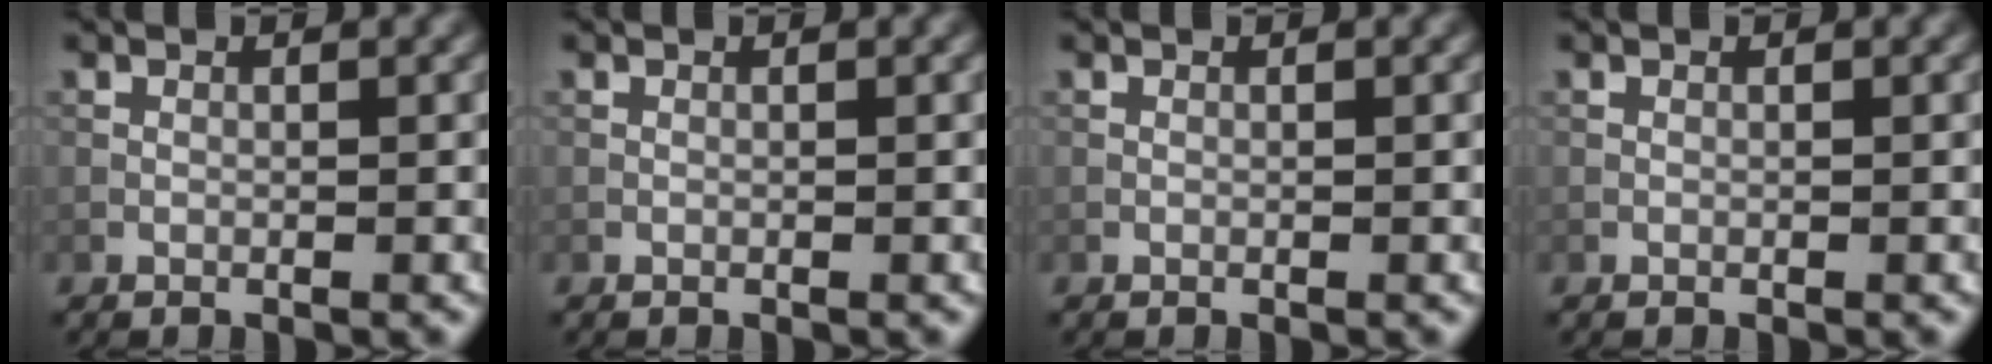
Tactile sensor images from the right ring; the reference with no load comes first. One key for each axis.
{"total": 0.0}
{"total": 0.0}
{"total": 0.0}